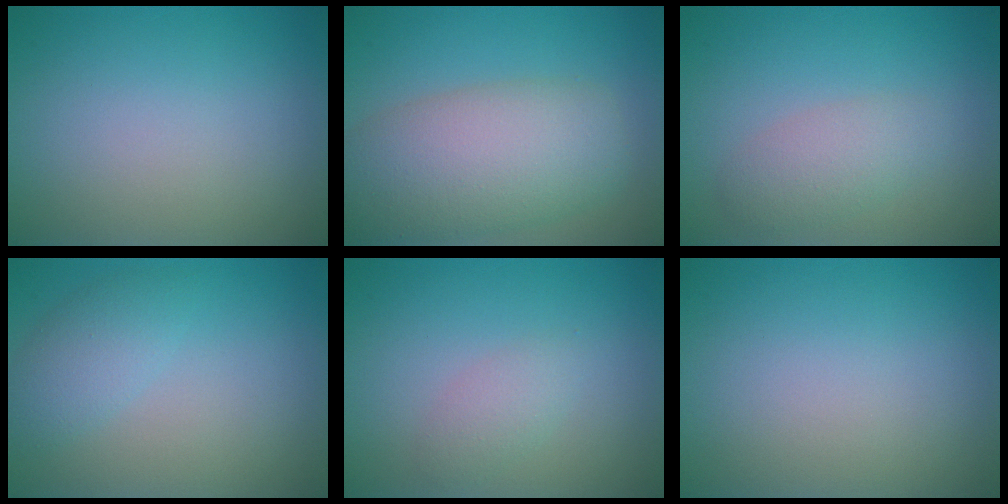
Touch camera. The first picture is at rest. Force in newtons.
{"total": 8.2, "press": 8.2, "slide": 0.5}
{"total": 2.5, "press": 2.5, "slide": 0.1}
{"total": 2.5, "press": 2.5, "slide": 0.1}
{"total": 1.6, "press": 1.6, "slide": 0.0}
{"total": 0.0}